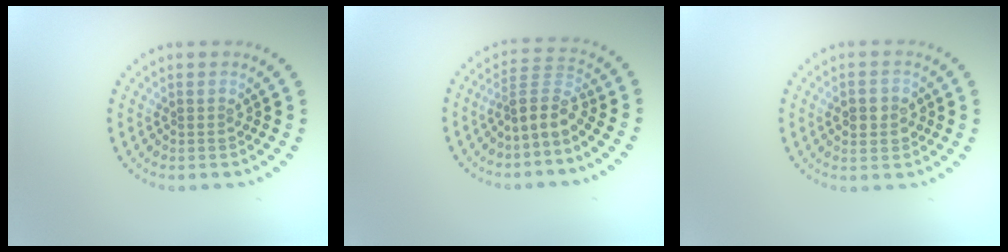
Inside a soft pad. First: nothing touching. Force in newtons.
{"total": 3.0, "press": 2.3, "slide": 2.0}
{"total": 2.4, "press": 2.4, "slide": 0.3}